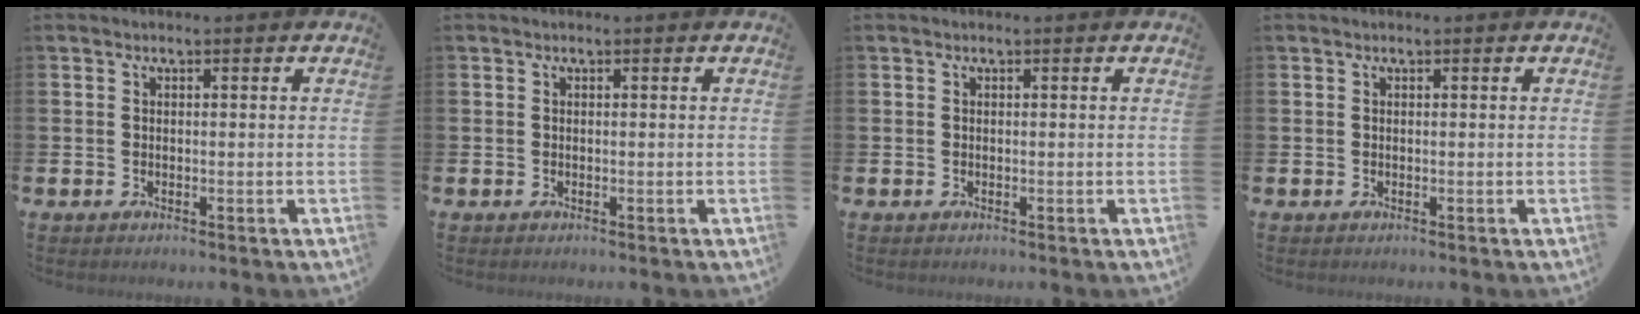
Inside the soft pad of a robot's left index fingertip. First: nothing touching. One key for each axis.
{"total": 0.0}
{"total": 0.0}
{"total": 0.0}